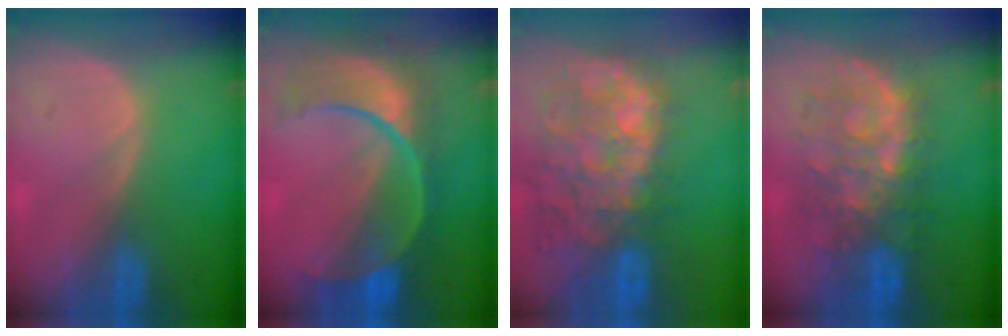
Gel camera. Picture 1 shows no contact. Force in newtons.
{"total": 11.1, "press": 9.4, "slide": 5.9}
{"total": 14.1, "press": 11.6, "slide": 8.1}
{"total": 9.5, "press": 8.8, "slide": 3.6}